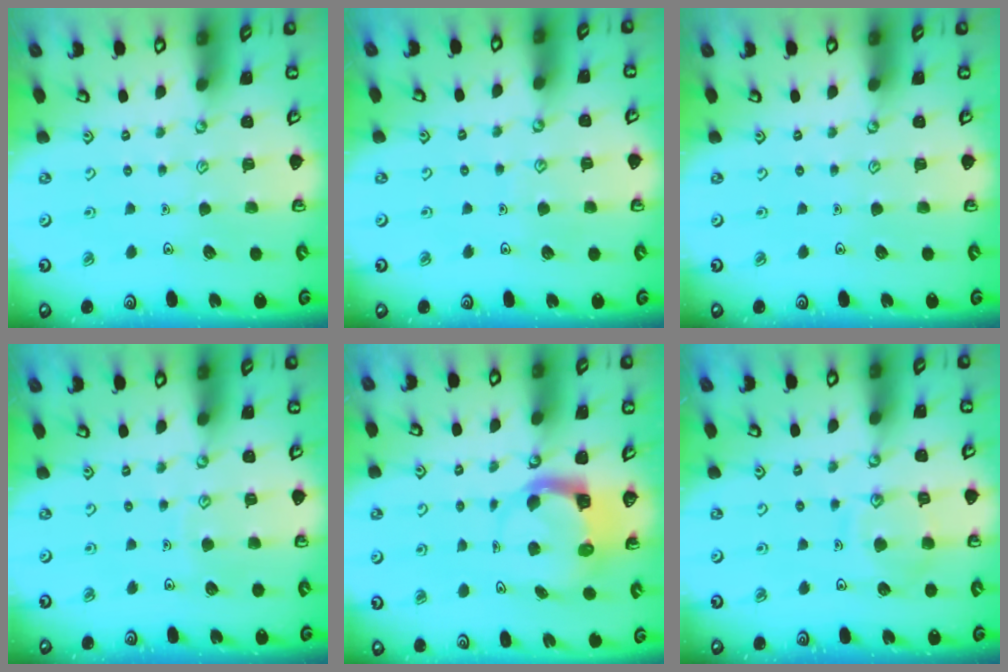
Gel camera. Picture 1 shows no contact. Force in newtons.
{"total": 3.7, "press": 3.7, "slide": 0.3}
{"total": 0.0}
{"total": 3.5, "press": 3.5, "slide": 0.3}
{"total": 4.0, "press": 4.0, "slide": 0.3}
{"total": 10.2, "press": 10.1, "slide": 0.9}